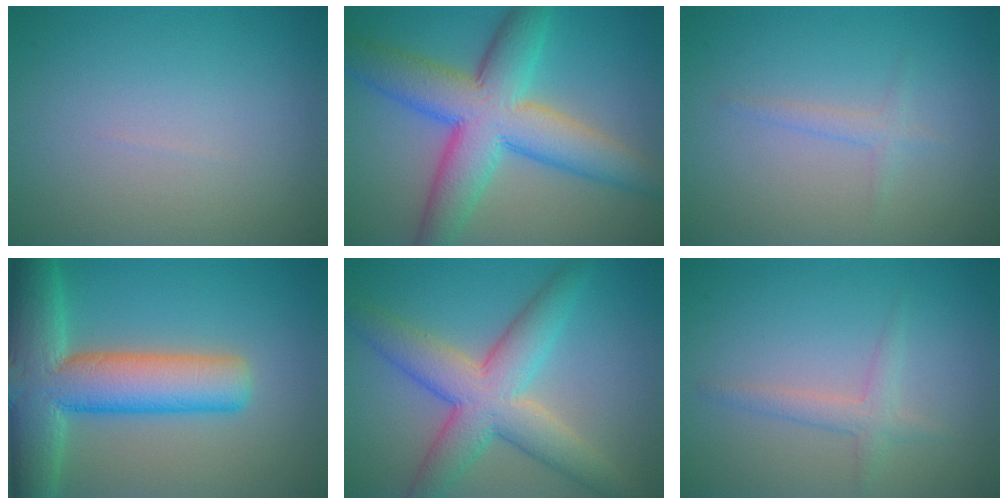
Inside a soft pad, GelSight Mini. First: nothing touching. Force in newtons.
{"total": 9.9, "press": 9.9, "slide": 0.4}
{"total": 1.2, "press": 1.2, "slide": 0.1}
{"total": 10.9, "press": 10.9, "slide": 0.7}
{"total": 7.5, "press": 7.5, "slide": 0.3}
{"total": 1.2, "press": 1.2, "slide": 0.1}